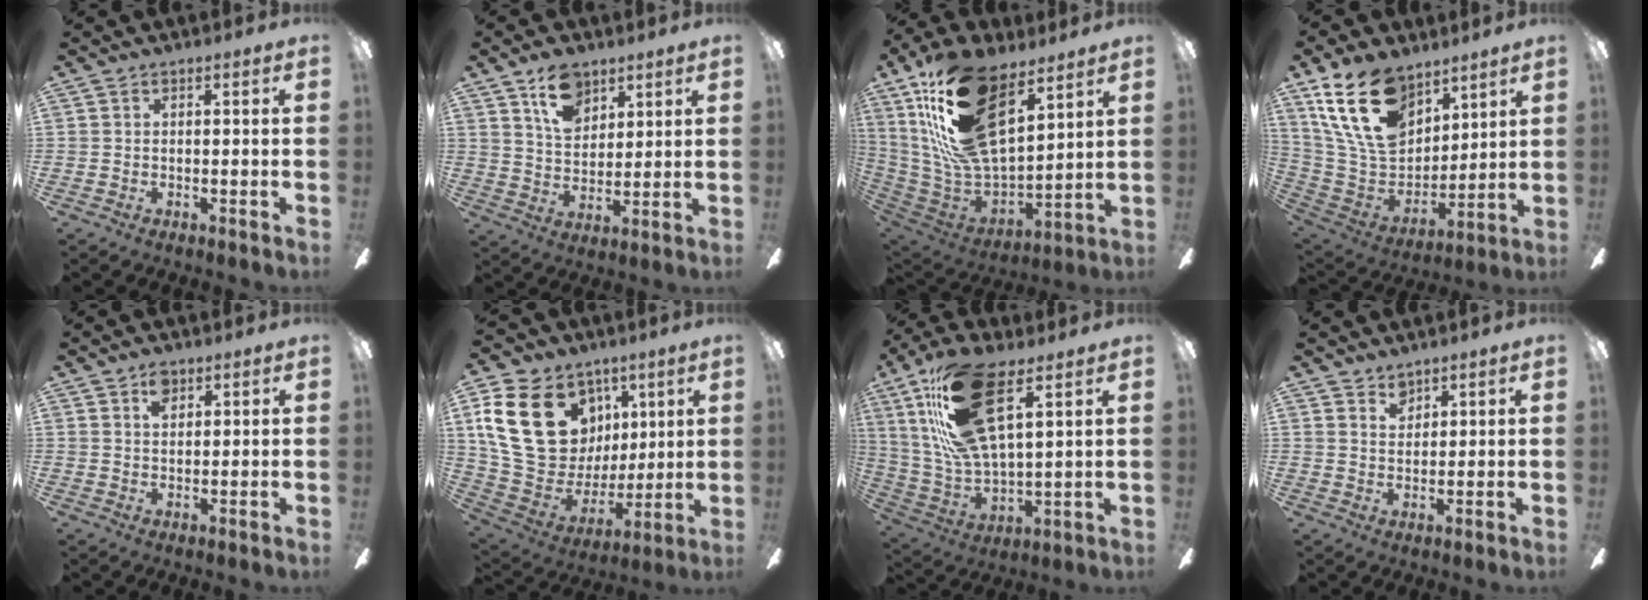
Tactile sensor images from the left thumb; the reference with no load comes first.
{"total": 10.7, "force": [6.7, 6.6, 5.2], "torque": [-0.082, -0.017, 0.123]}
{"total": 26.0, "force": [13.8, 12.7, 18.1], "torque": [-0.369, -0.069, 0.253]}
{"total": 20.9, "force": [12.6, 12.2, 11.4], "torque": [-0.249, -0.051, 0.234]}
{"total": 3.9, "force": [2.3, 2.3, 2.1], "torque": [-0.032, -0.005, 0.040]}
{"total": 26.4, "force": [8.9, 19.7, 15.1], "torque": [-0.311, -0.024, 0.179]}
{"total": 22.4, "force": [12.1, 9.0, 16.6], "torque": [-0.331, -0.036, 0.212]}
{"total": 3.4, "force": [2.8, 1.8, 0.8], "torque": [-0.005, -0.012, 0.050]}